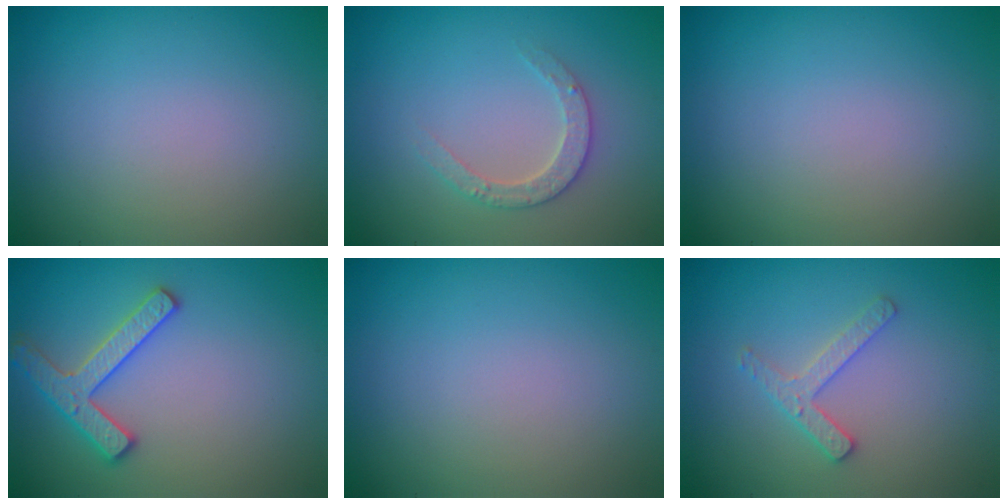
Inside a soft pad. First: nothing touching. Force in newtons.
{"total": 2.4, "press": 2.3, "slide": 0.5}
{"total": 0.0}
{"total": 2.8, "press": 2.8, "slide": 0.3}
{"total": 0.0}
{"total": 2.3, "press": 2.2, "slide": 0.4}